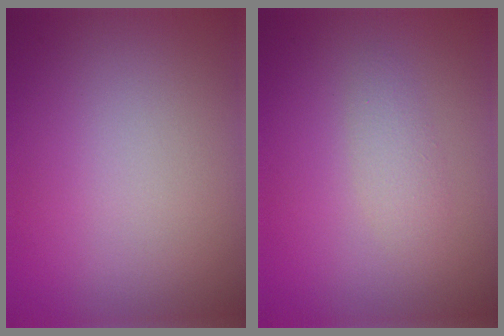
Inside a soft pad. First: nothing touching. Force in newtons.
{"total": 1.4, "press": 1.4, "slide": 0.1}